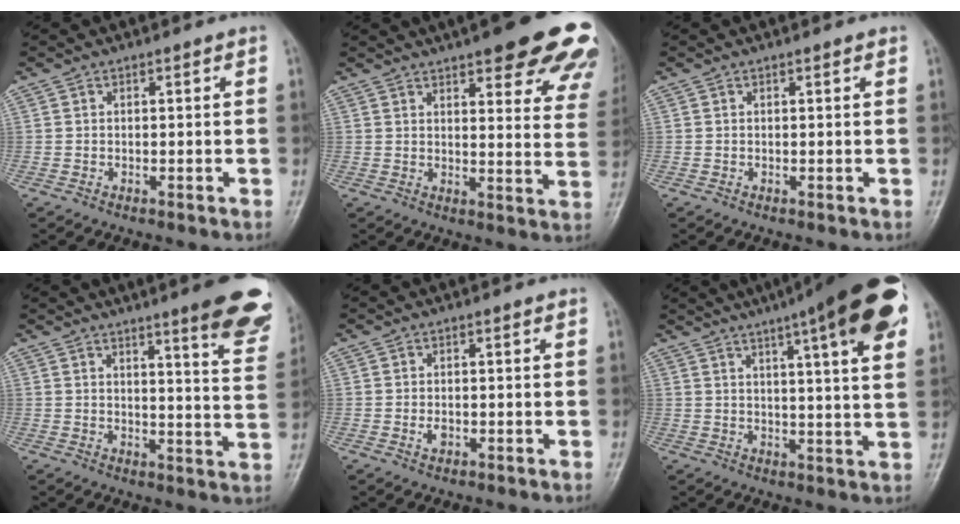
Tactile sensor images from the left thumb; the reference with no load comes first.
{"total": 22.7, "force": [15.6, 6.1, 15.3], "torque": [-0.162, -0.047, 0.174]}
{"total": 0.6, "force": [0.4, 0.1, 0.4], "torque": [-0.005, 0.001, 0.003]}
{"total": 14.1, "force": [9.6, 2.2, 10.1], "torque": [-0.096, -0.053, 0.108]}
{"total": 1.4, "force": [-0.3, 0.9, 1.0], "torque": [-0.014, 0.000, -0.003]}
{"total": 20.2, "force": [11.0, 3.6, 16.6], "torque": [-0.224, -0.011, 0.140]}